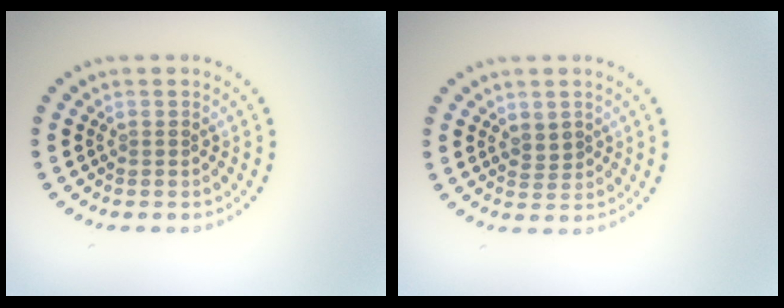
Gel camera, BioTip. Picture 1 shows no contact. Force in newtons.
{"total": 0.9, "press": 0.8, "slide": 0.4}